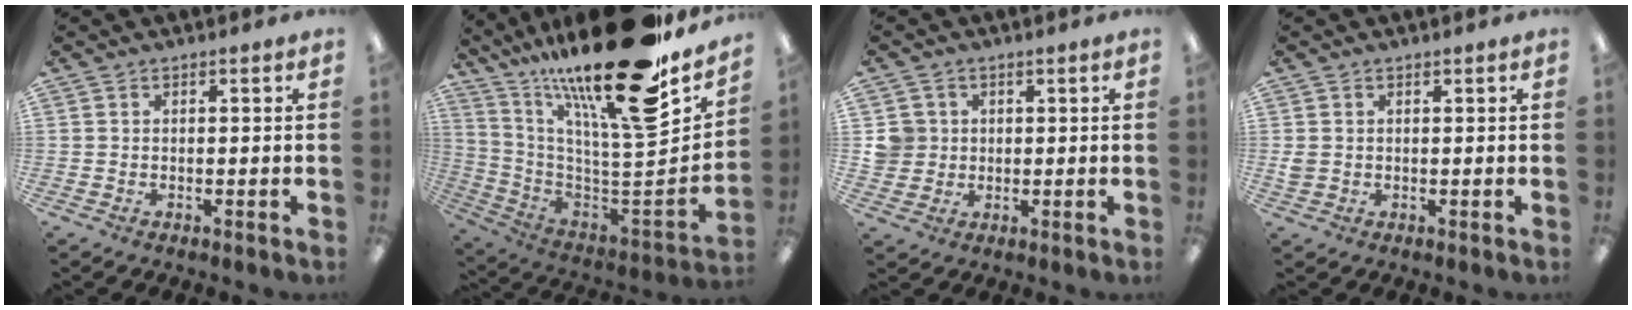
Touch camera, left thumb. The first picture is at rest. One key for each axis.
{"total": 27.7, "fx": 19.6, "fy": 5.6, "fz": 18.7, "tx": -0.268, "ty": -0.152, "tz": 0.320}
{"total": 5.1, "fx": 1.0, "fy": 5.0, "fz": 0.8, "tx": -0.012, "ty": 0.007, "tz": 0.018}
{"total": 1.7, "fx": 0.3, "fy": 1.6, "fz": 0.7, "tx": -0.013, "ty": 0.003, "tz": 0.004}